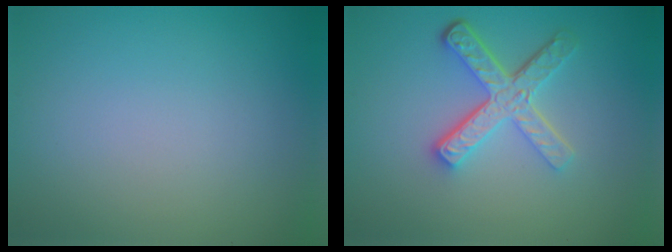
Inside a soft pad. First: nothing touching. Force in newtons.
{"total": 4.9, "press": 3.6, "slide": 3.3}